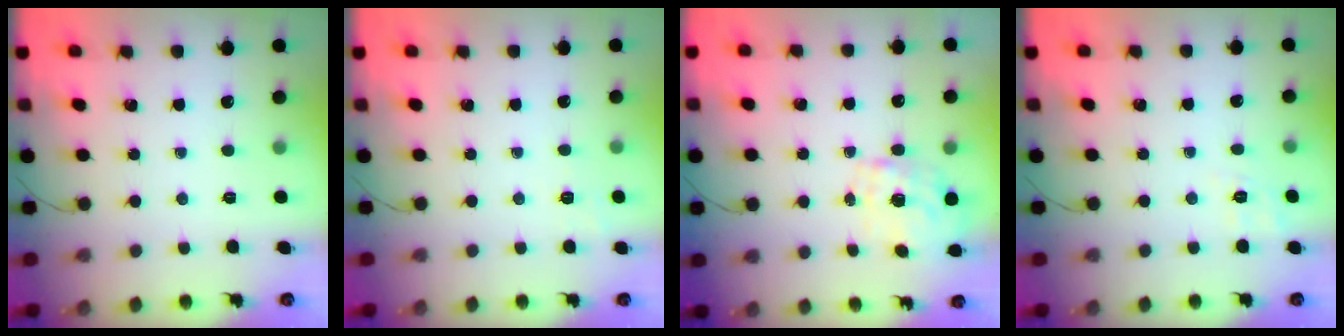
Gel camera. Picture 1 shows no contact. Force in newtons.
{"total": 1.9, "press": 0.9, "slide": 1.6}
{"total": 1.7, "press": 1.5, "slide": 0.8}
{"total": 2.1, "press": 0.9, "slide": 1.9}